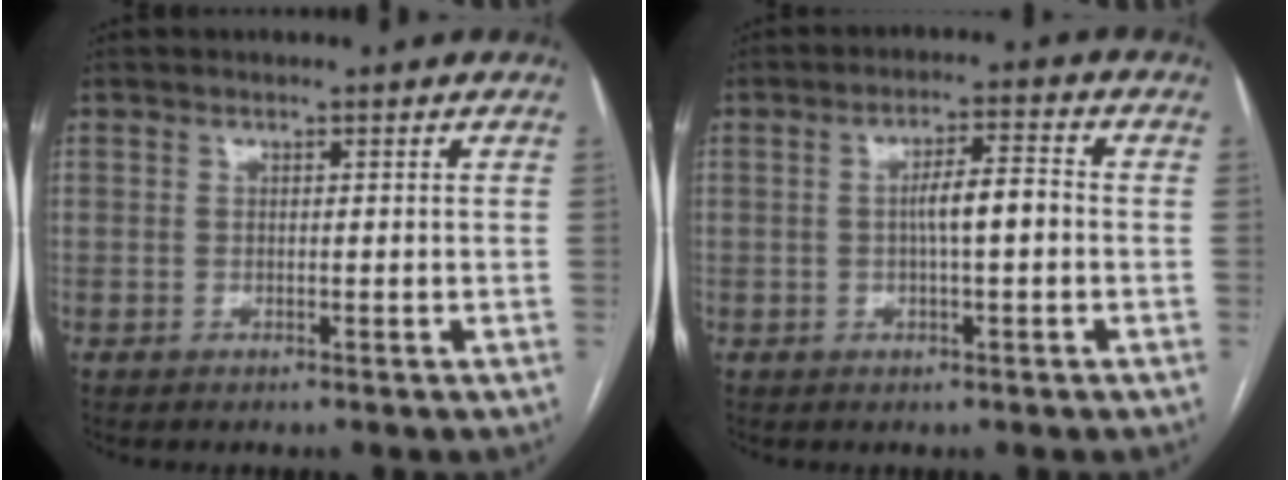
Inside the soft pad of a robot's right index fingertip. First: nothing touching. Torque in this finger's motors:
{"motor_torque": [0.92, -0.04, 0.57, 0.12]}